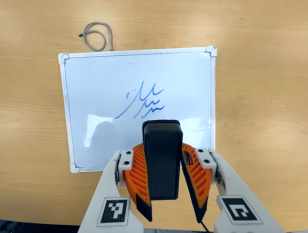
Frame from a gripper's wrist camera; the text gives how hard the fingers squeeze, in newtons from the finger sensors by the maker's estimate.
{"total": 8.5, "left": 7.4, "right": 9.7}